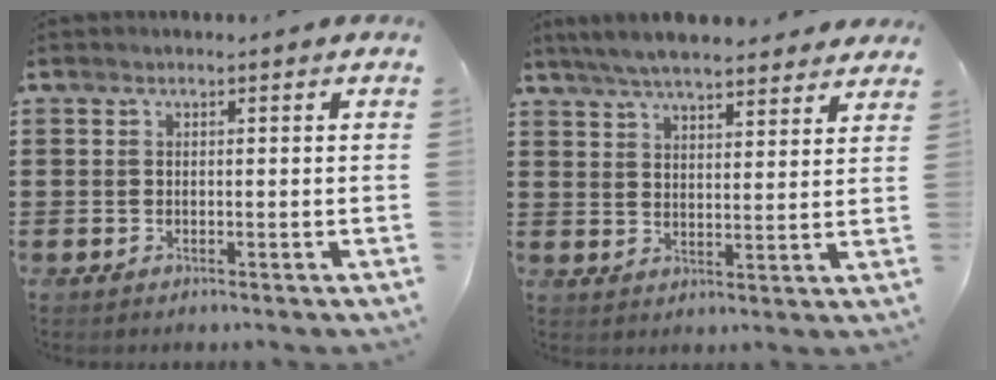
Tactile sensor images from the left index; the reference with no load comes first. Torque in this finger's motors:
{"motor_torque": [2.14, 0.00, 0.61, 0.20]}